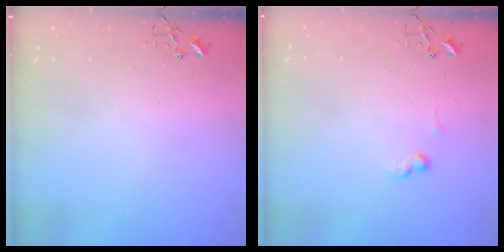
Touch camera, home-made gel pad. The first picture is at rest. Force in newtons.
{"total": 6.7, "press": 6.6, "slide": 0.9}